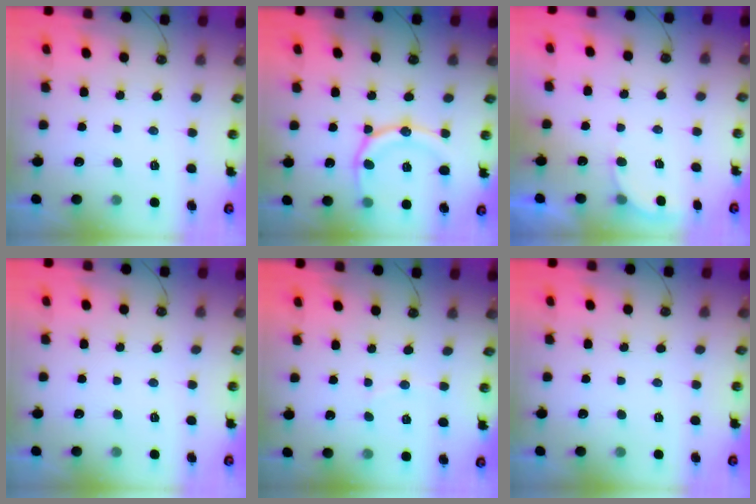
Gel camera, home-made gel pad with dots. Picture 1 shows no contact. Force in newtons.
{"total": 16.3, "press": 16.2, "slide": 1.8}
{"total": 3.1, "press": 3.0, "slide": 0.6}
{"total": 0.0}
{"total": 4.7, "press": 4.7, "slide": 0.5}
{"total": 0.0}